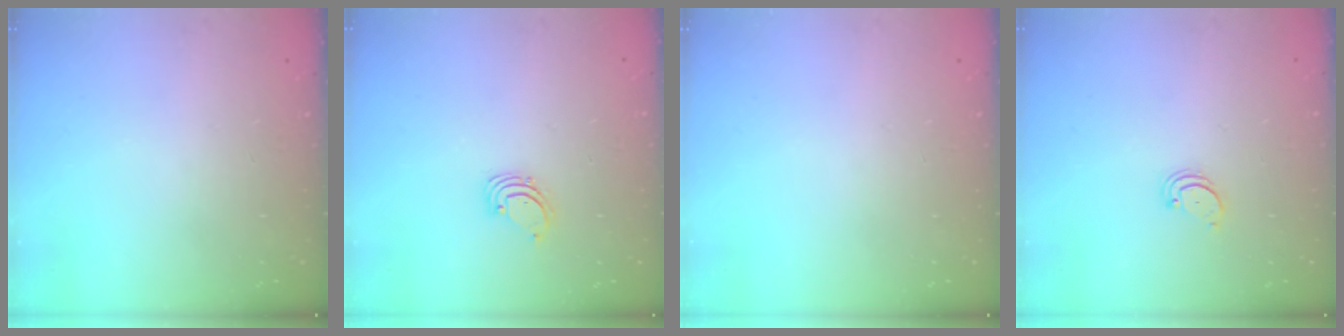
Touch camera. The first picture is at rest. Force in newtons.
{"total": 1.4, "press": 1.4, "slide": 0.1}
{"total": 0.0}
{"total": 2.2, "press": 2.2, "slide": 0.2}